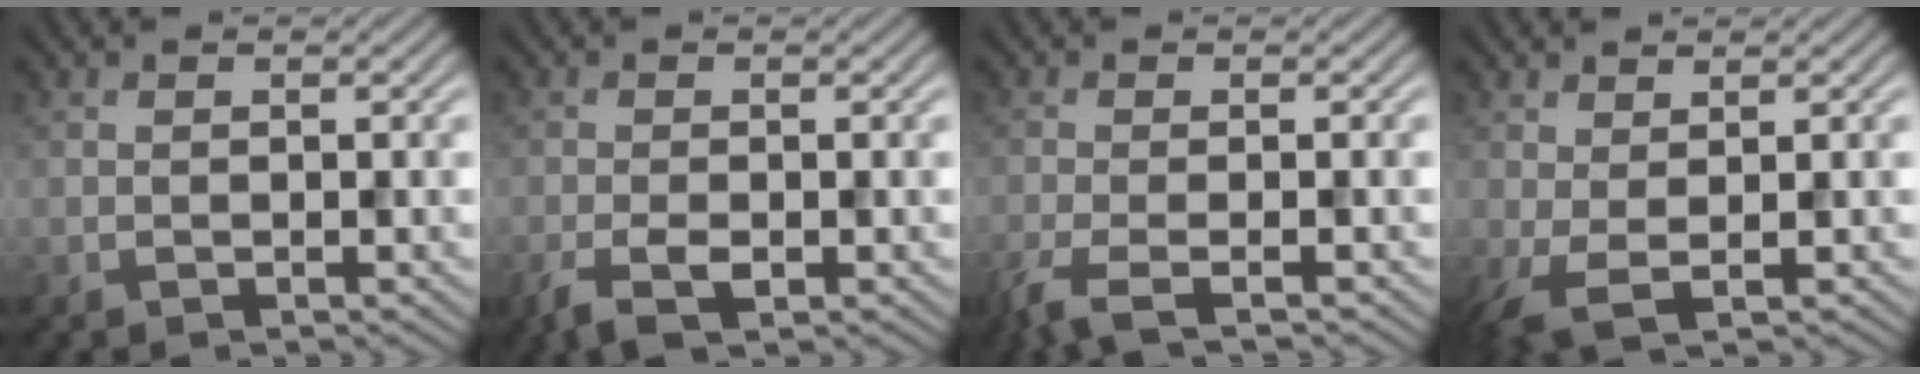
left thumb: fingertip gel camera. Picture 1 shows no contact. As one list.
[{"total": 3.3, "force": [-1.7, 1.3, 2.5], "torque": [-0.054, -0.007, -0.034]}, {"total": 3.5, "force": [-2.4, 0.5, 2.5], "torque": [-0.051, -0.004, -0.060]}, {"total": 3.0, "force": [0.2, 0.8, 2.9], "torque": [-0.075, -0.004, -0.001]}]